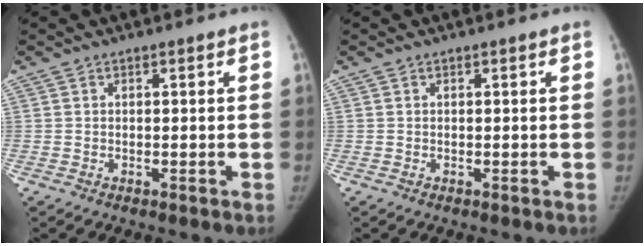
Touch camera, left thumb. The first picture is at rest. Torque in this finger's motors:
{"motor_torque": [0.08, 0.05, 0.00, -0.10, 0.01]}